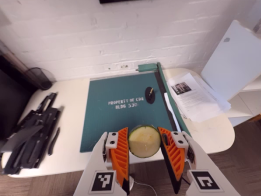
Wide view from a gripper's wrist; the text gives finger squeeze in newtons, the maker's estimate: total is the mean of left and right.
{"total": 9.4, "left": 9.5, "right": 9.3}